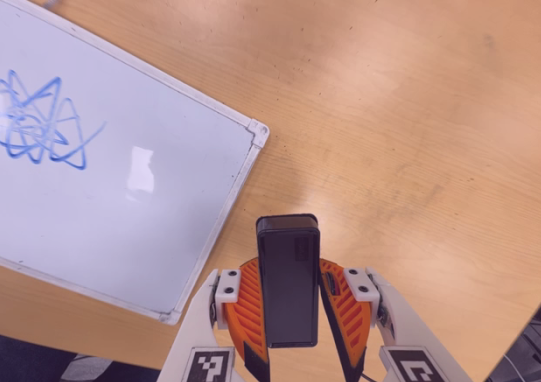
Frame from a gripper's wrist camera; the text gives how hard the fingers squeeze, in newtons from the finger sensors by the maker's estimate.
{"total": 6.0, "left": 5.6, "right": 6.3}